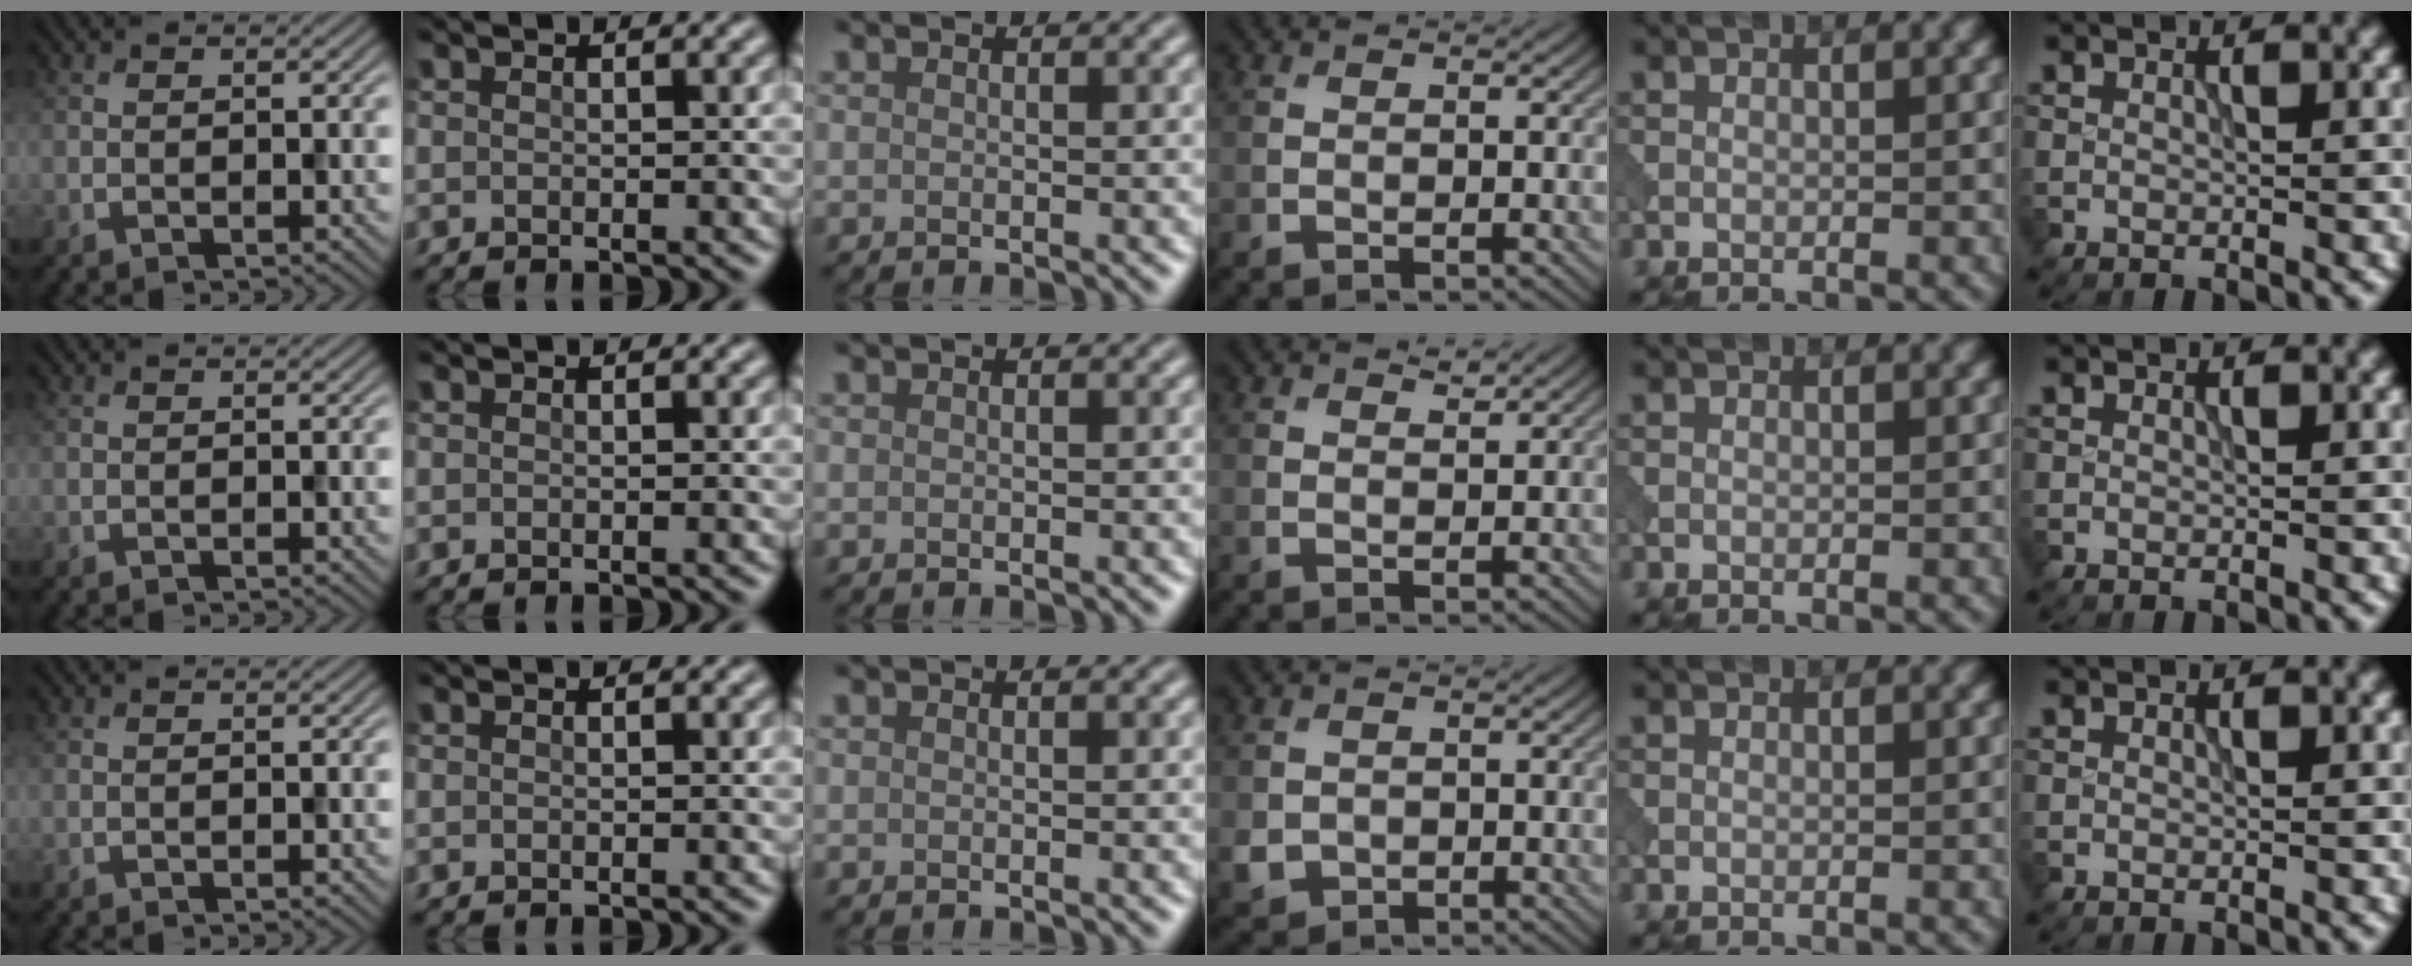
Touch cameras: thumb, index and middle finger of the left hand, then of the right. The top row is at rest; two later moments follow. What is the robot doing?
{"motion": "open", "object": "sandwich press"}